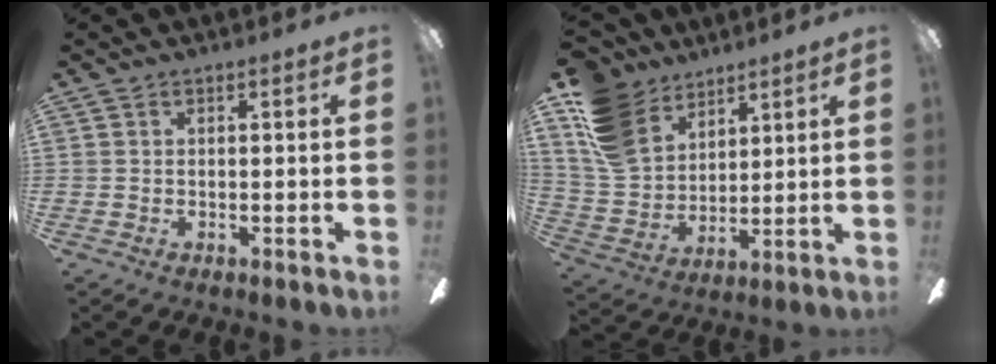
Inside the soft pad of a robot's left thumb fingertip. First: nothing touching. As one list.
[{"total": 16.3, "force": [9.9, 10.9, 7.0], "torque": [-0.180, -0.039, 0.197]}]